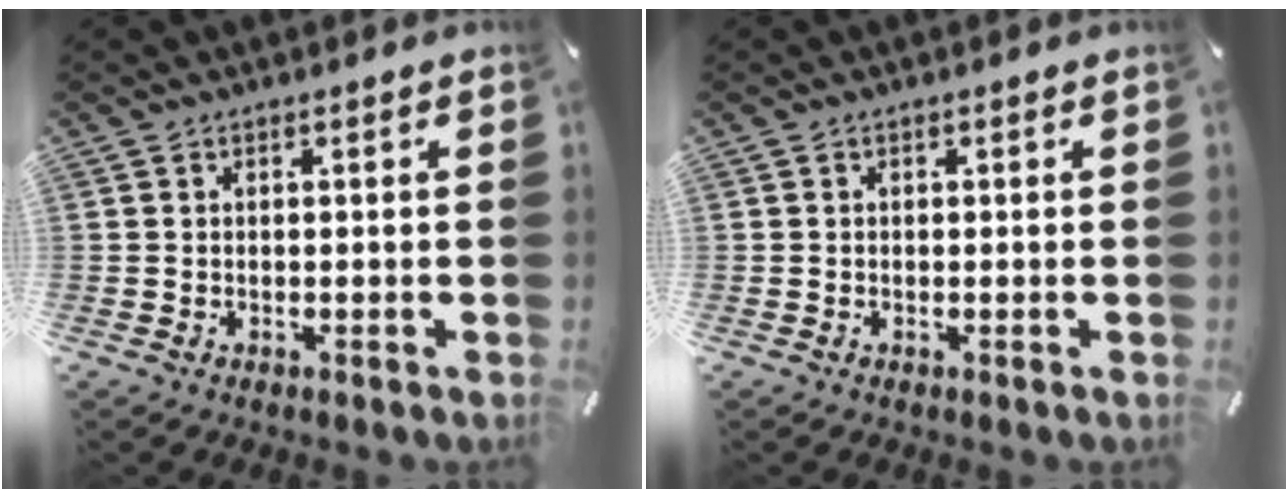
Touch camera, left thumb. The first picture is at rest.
{"total": 0.0}